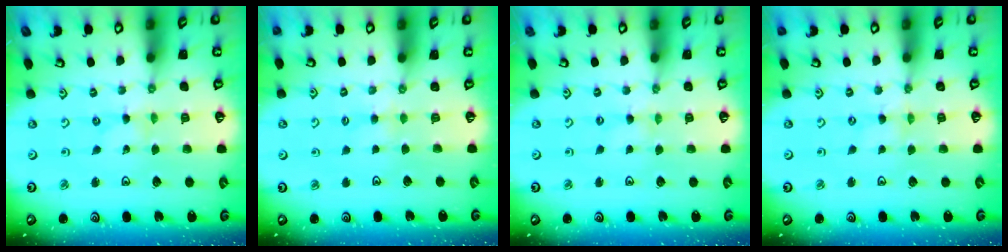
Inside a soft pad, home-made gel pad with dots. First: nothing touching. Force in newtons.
{"total": 2.4, "press": 2.4, "slide": 0.3}
{"total": 1.3, "press": 1.3, "slide": 0.3}
{"total": 0.0}